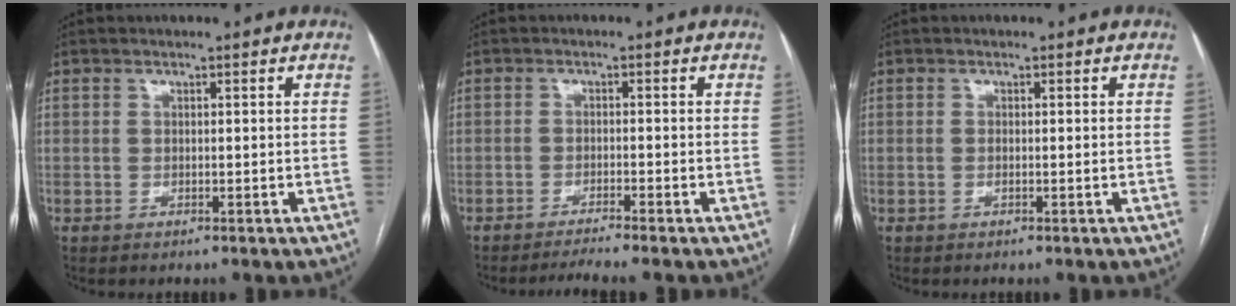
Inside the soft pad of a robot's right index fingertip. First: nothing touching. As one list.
[{"total": 4.2, "force": [-3.6, -1.4, 1.5], "torque": [-0.023, -0.009, -0.060]}, {"total": 0.6, "force": [-0.1, 0.0, 0.6], "torque": [-0.014, -0.001, 0.000]}]